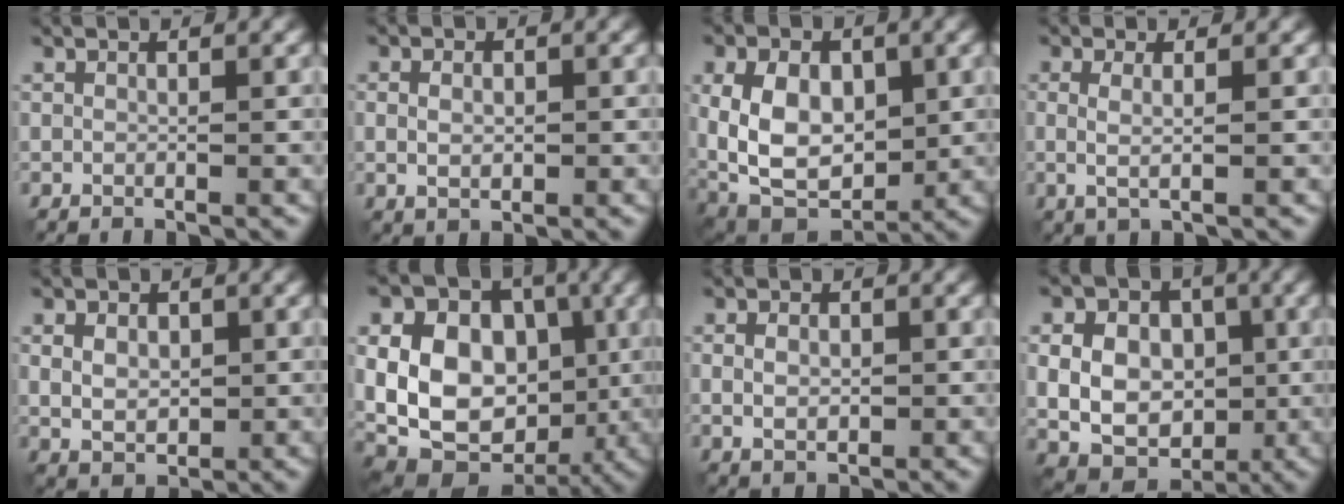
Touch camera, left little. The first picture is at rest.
{"total": 2.0, "force": [0.0, 1.4, 1.5], "torque": [-0.027, 0.000, 0.004]}
{"total": 10.9, "force": [0.4, 7.4, 8.0], "torque": [-0.162, 0.000, 0.010]}
{"total": 1.9, "force": [0.1, 0.5, 1.9], "torque": [-0.035, 0.004, -0.001]}
{"total": 3.3, "force": [0.3, 2.4, 2.2], "torque": [-0.041, -0.004, 0.008]}
{"total": 15.8, "force": [0.5, 12.4, 9.9], "torque": [-0.187, 0.022, 0.000]}
{"total": 2.4, "force": [-0.1, 1.7, 1.7], "torque": [-0.028, 0.000, 0.003]}
{"total": 11.5, "force": [0.8, 9.5, 6.5], "torque": [-0.108, 0.023, 0.004]}